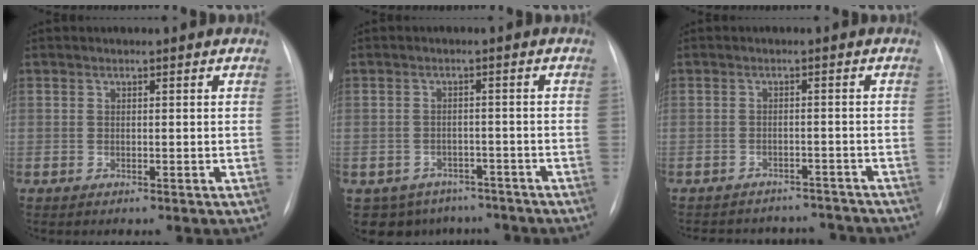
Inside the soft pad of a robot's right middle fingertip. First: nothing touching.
{"total": 8.6, "force": [-6.4, 5.7, 1.3], "torque": [-0.021, 0.015, -0.075]}
{"total": 11.2, "force": [-10.5, 3.9, 1.4], "torque": [-0.026, 0.023, -0.120]}